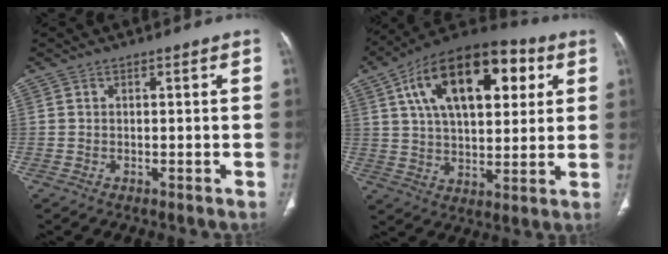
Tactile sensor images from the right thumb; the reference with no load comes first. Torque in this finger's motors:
{"motor_torque": [-0.13, 4.39, 2.10, 0.67, 0.22]}